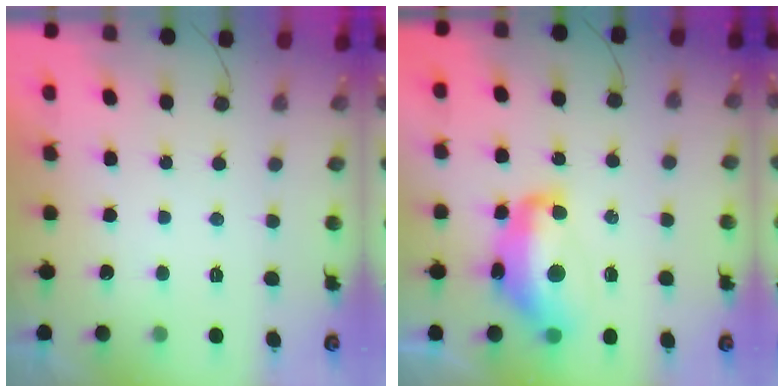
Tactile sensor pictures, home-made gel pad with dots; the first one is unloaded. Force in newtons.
{"total": 14.2, "press": 14.1, "slide": 1.1}